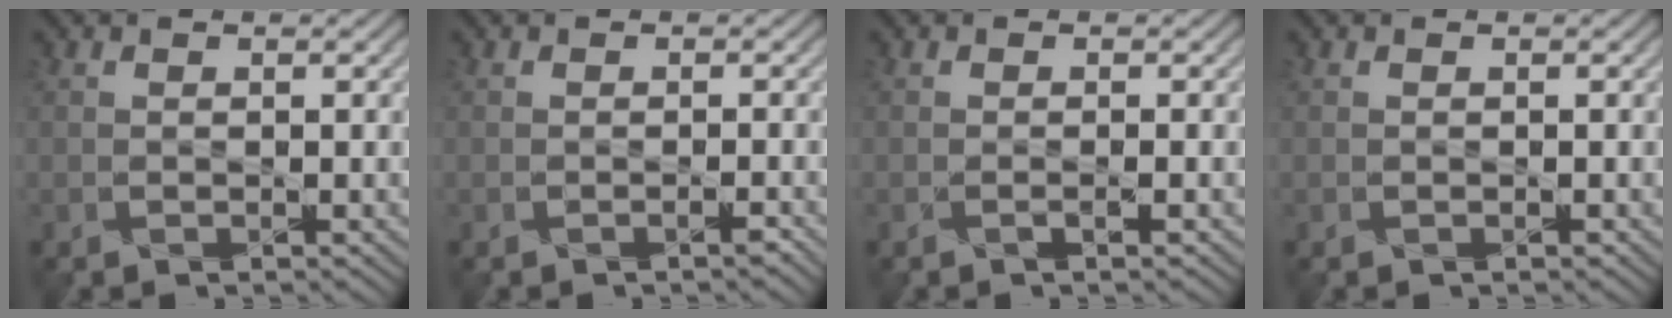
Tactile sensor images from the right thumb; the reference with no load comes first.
{"total": 0.8, "force": [-0.5, 0.0, 0.6], "torque": [-0.009, 0.002, -0.011]}
{"total": 0.6, "force": [-0.2, 0.0, 0.6], "torque": [-0.009, -0.001, -0.006]}
{"total": 0.0}